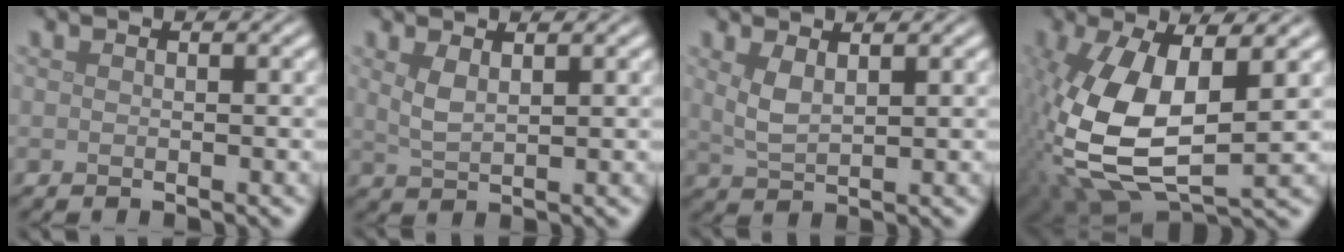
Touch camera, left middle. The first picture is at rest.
{"total": 1.8, "force": [1.0, 0.6, 1.4], "torque": [-0.034, -0.002, 0.024]}
{"total": 2.2, "force": [1.1, 0.8, 1.7], "torque": [-0.043, -0.002, 0.026]}
{"total": 11.4, "force": [-0.4, 5.7, 9.9], "torque": [-0.231, -0.013, -0.008]}